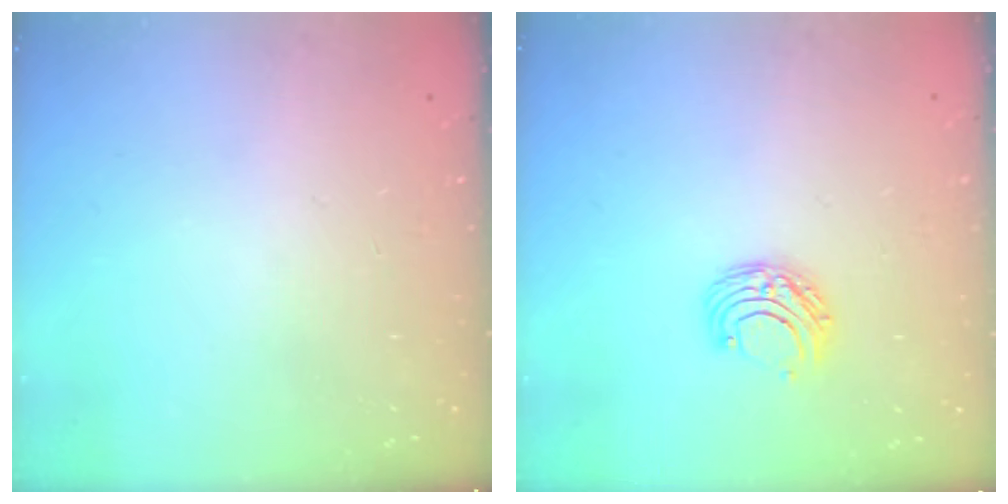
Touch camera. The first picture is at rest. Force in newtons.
{"total": 6.4, "press": 6.3, "slide": 0.6}